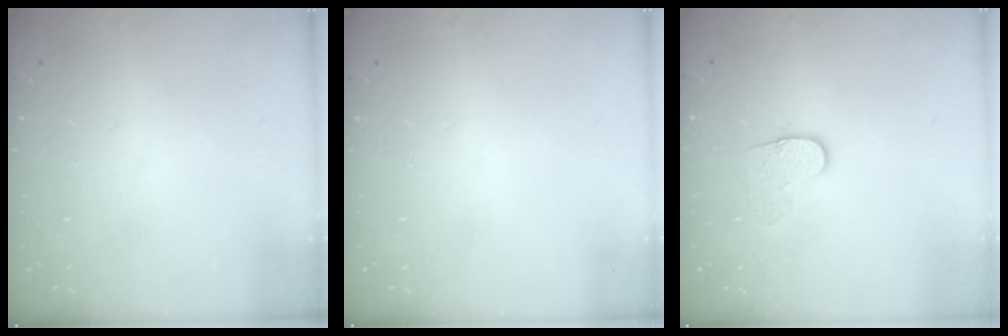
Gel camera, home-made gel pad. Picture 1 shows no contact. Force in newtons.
{"total": 0.0}
{"total": 7.0, "press": 7.0, "slide": 0.7}